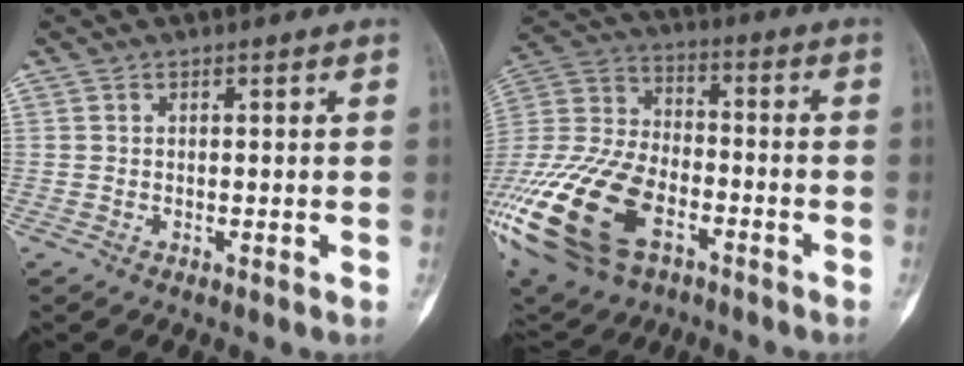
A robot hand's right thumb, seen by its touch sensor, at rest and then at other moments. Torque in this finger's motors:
{"motor_torque": [2.37, 2.64, 1.45, -1.32, 0.75]}